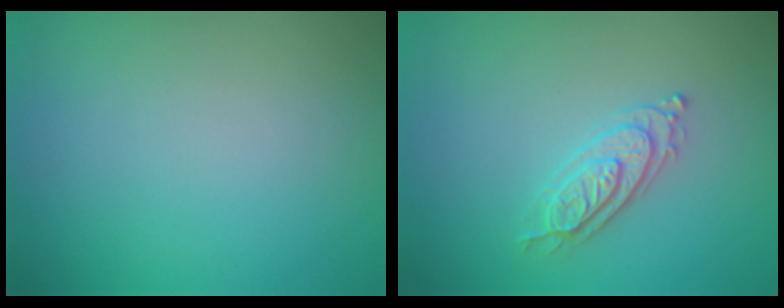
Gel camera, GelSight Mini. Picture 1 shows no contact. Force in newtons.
{"total": 2.2, "press": 2.2, "slide": 0.3}